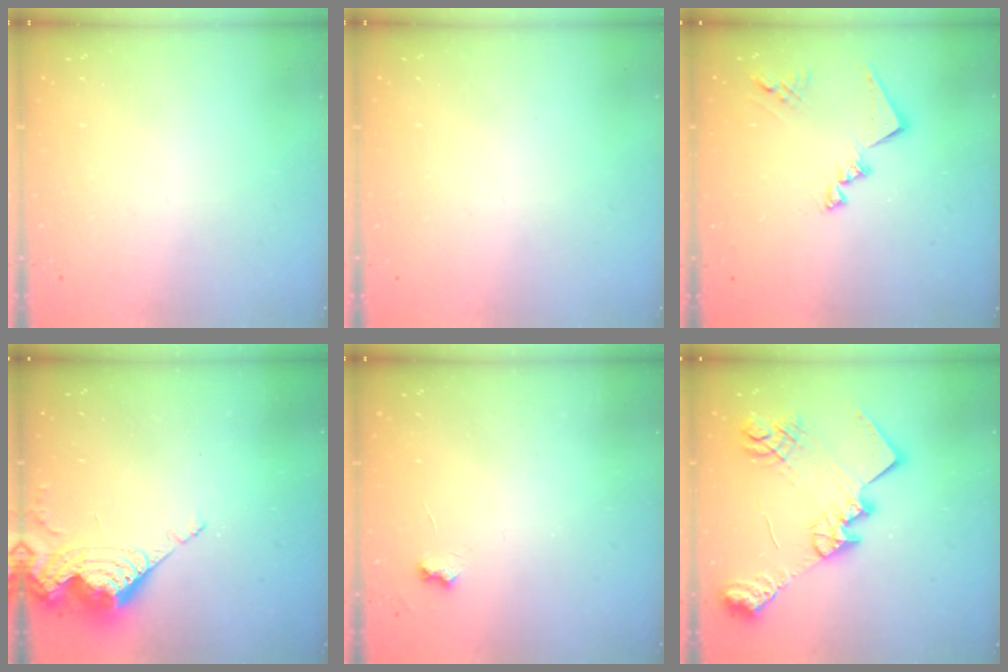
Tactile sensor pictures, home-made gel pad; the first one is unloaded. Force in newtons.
{"total": 0.0}
{"total": 14.1, "press": 14.0, "slide": 0.9}
{"total": 8.9, "press": 8.9, "slide": 0.9}
{"total": 3.3, "press": 3.3, "slide": 0.6}
{"total": 24.0, "press": 23.9, "slide": 1.6}